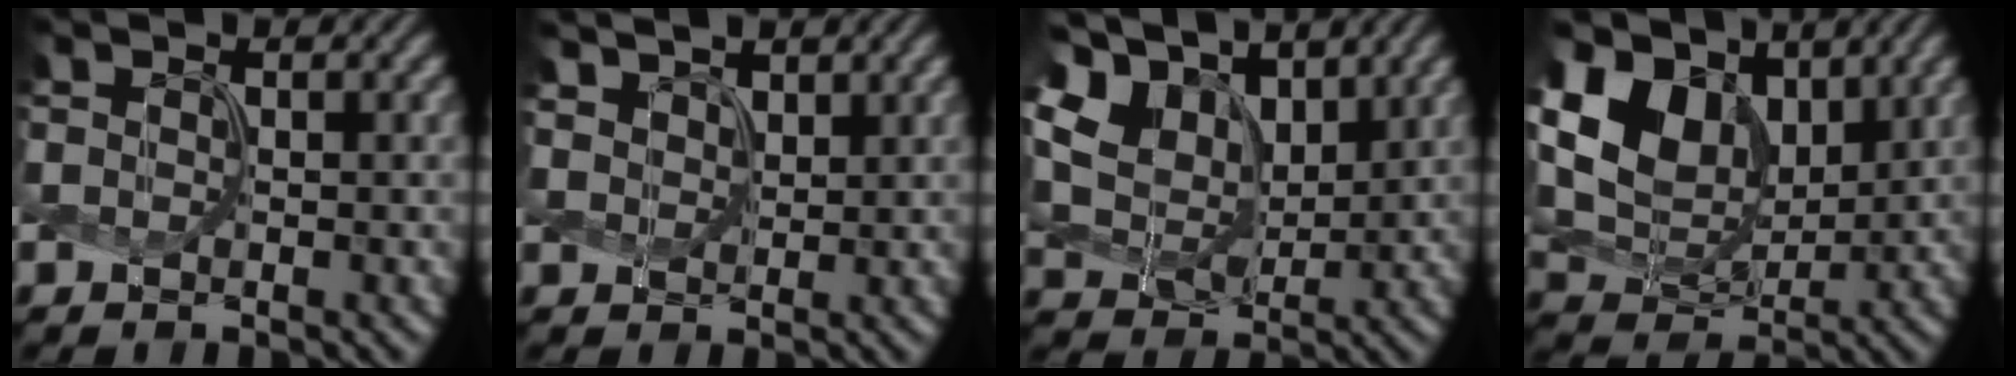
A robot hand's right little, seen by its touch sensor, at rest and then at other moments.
{"total": 3.8, "force": [3.1, 1.7, 1.3], "torque": [-0.049, 0.002, 0.059]}
{"total": 9.0, "force": [4.7, 6.0, 4.8], "torque": [-0.140, 0.023, 0.078]}
{"total": 10.1, "force": [4.1, 7.1, 5.9], "torque": [-0.148, 0.013, 0.071]}